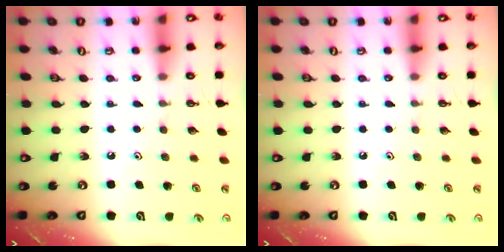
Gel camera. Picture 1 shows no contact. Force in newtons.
{"total": 0.0}